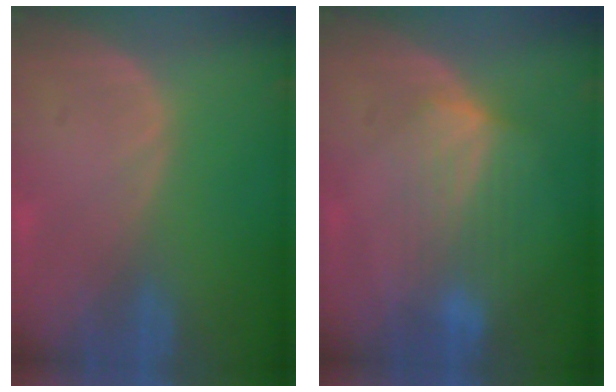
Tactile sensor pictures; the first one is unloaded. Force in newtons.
{"total": 7.1, "press": 6.4, "slide": 3.1}